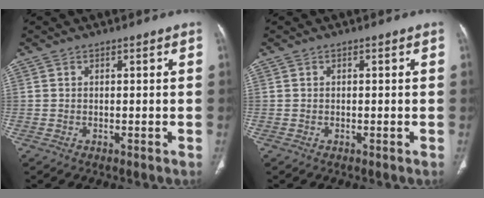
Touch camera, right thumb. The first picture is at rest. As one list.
[{"total": 0.0}]